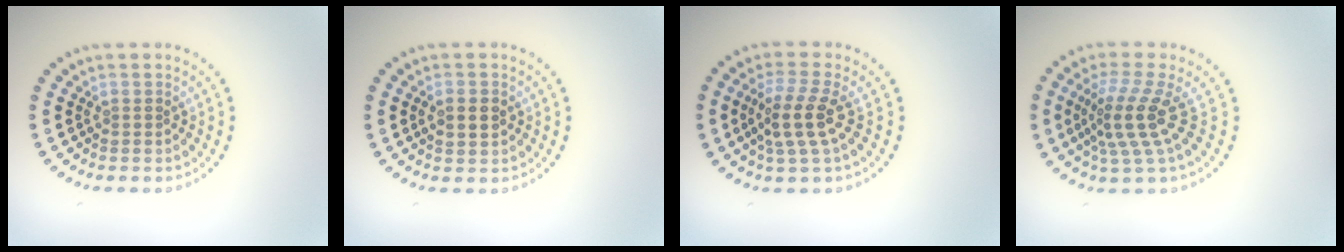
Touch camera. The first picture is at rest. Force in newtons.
{"total": 1.7, "press": 1.7, "slide": 0.2}
{"total": 3.4, "press": 2.9, "slide": 1.7}
{"total": 4.0, "press": 2.8, "slide": 2.8}